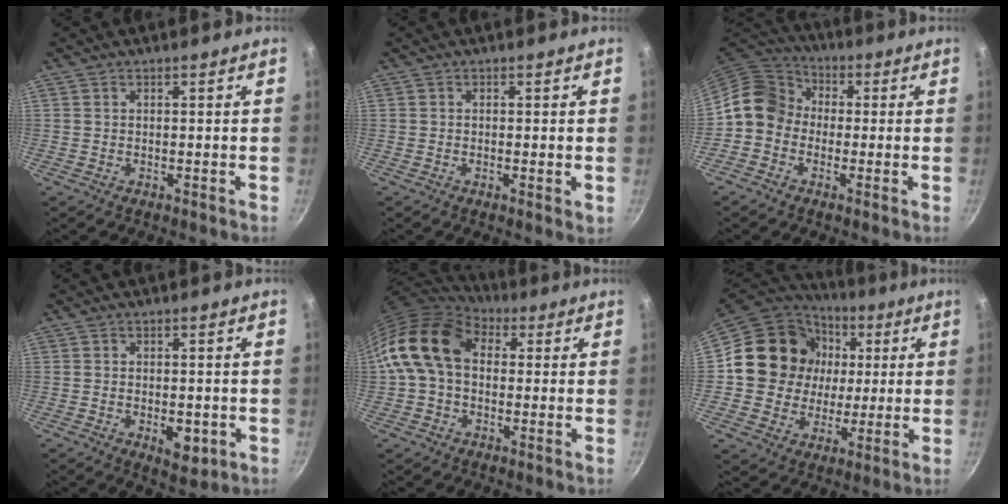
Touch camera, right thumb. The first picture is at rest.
{"total": 1.3, "force": [-0.1, 0.3, 1.3], "torque": [-0.019, -0.003, -0.005]}
{"total": 9.7, "force": [-0.7, 8.4, 4.8], "torque": [-0.054, 0.030, -0.039]}
{"total": 5.5, "force": [-1.6, 2.9, 4.4], "torque": [-0.048, 0.000, -0.015]}
{"total": 14.7, "force": [2.1, 10.5, 10.1], "torque": [-0.163, 0.023, 0.019]}
{"total": 18.3, "force": [2.7, 16.6, 7.2], "torque": [-0.112, 0.016, 0.044]}